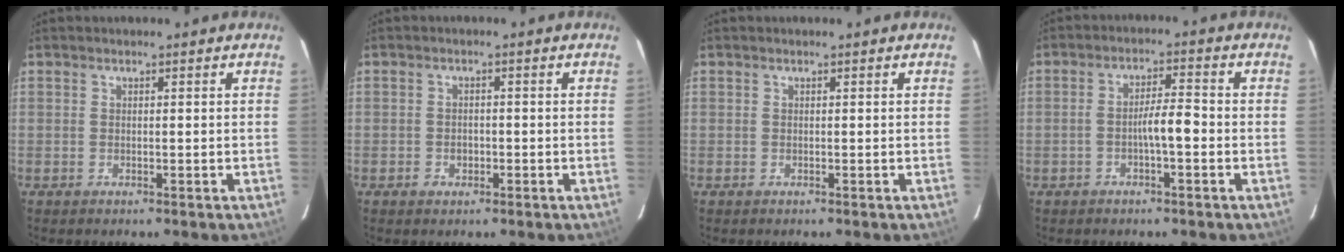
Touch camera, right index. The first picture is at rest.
{"total": 1.7, "force": [-0.7, 1.3, 0.8], "torque": [-0.011, 0.005, -0.006]}
{"total": 0.0}
{"total": 4.4, "force": [-1.3, 0.6, 4.2], "torque": [-0.070, 0.013, -0.021]}